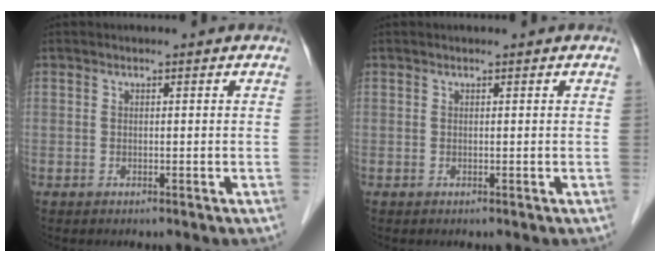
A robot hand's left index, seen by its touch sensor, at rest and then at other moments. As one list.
[{"total": 0.0}]